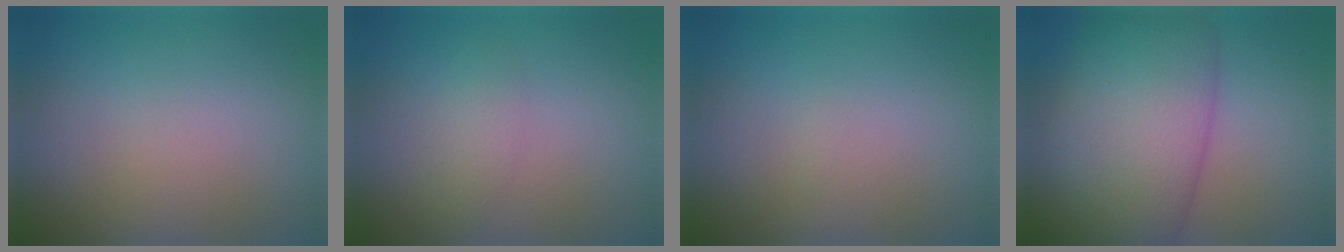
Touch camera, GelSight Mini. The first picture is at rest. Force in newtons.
{"total": 1.7, "press": 1.7, "slide": 0.1}
{"total": 0.0}
{"total": 12.1, "press": 12.1, "slide": 0.5}